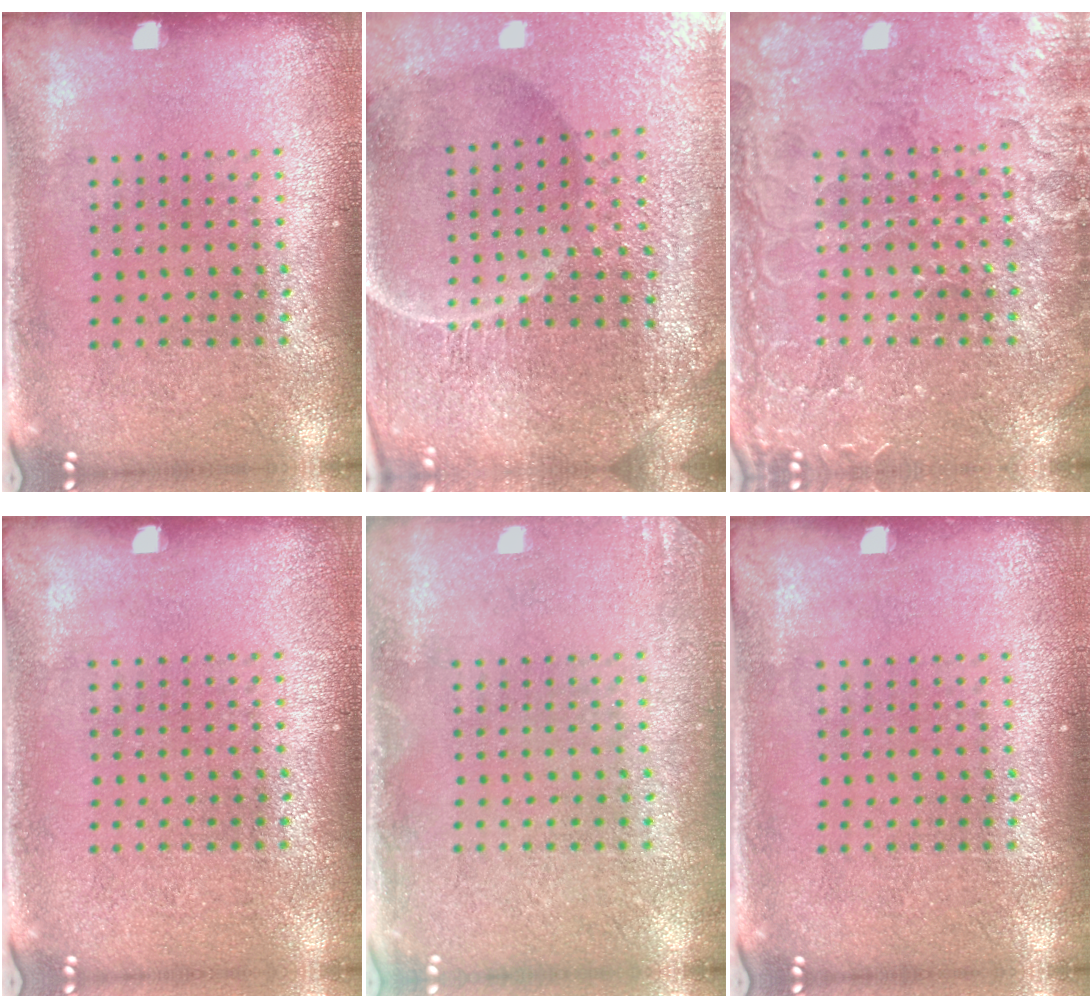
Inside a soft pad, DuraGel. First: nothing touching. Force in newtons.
{"total": 6.1, "press": 5.5, "slide": 2.5}
{"total": 3.8, "press": 3.8, "slide": 0.5}
{"total": 0.0}
{"total": 1.3, "press": 1.3, "slide": 0.1}
{"total": 0.0}